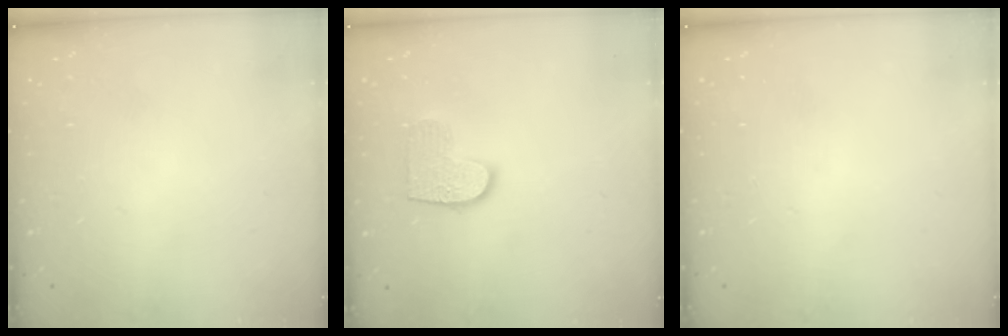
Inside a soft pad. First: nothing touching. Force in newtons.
{"total": 8.6, "press": 8.6, "slide": 0.3}
{"total": 0.0}